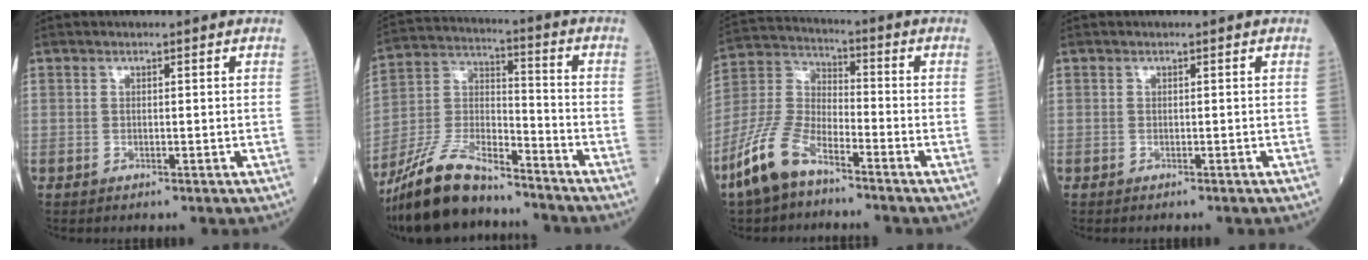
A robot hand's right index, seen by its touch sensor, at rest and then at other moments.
{"total": 15.9, "force": [-13.5, 4.1, 7.4], "torque": [-0.151, 0.006, -0.252]}
{"total": 10.8, "force": [-7.3, 3.9, 6.9], "torque": [-0.169, -0.008, -0.154]}
{"total": 0.6, "force": [-0.6, 0.0, 0.2], "torque": [-0.001, 0.000, -0.010]}